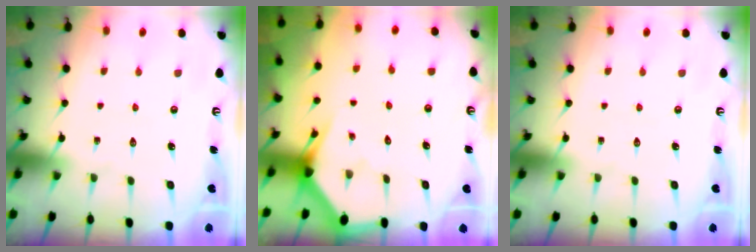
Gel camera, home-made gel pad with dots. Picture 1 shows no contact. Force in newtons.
{"total": 2.8, "press": 2.8, "slide": 0.1}
{"total": 0.0}